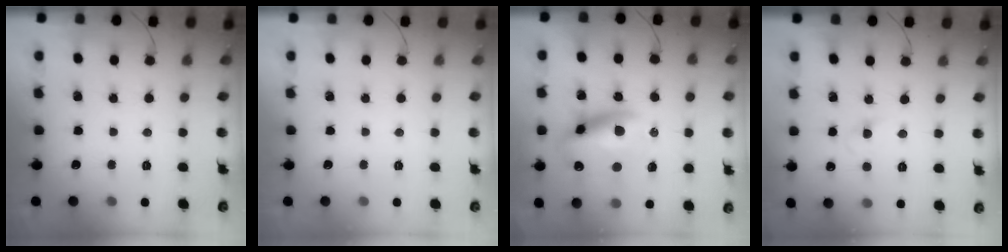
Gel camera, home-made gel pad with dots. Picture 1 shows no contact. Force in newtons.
{"total": 0.0}
{"total": 14.5, "press": 14.1, "slide": 3.5}
{"total": 2.3, "press": 2.1, "slide": 1.0}